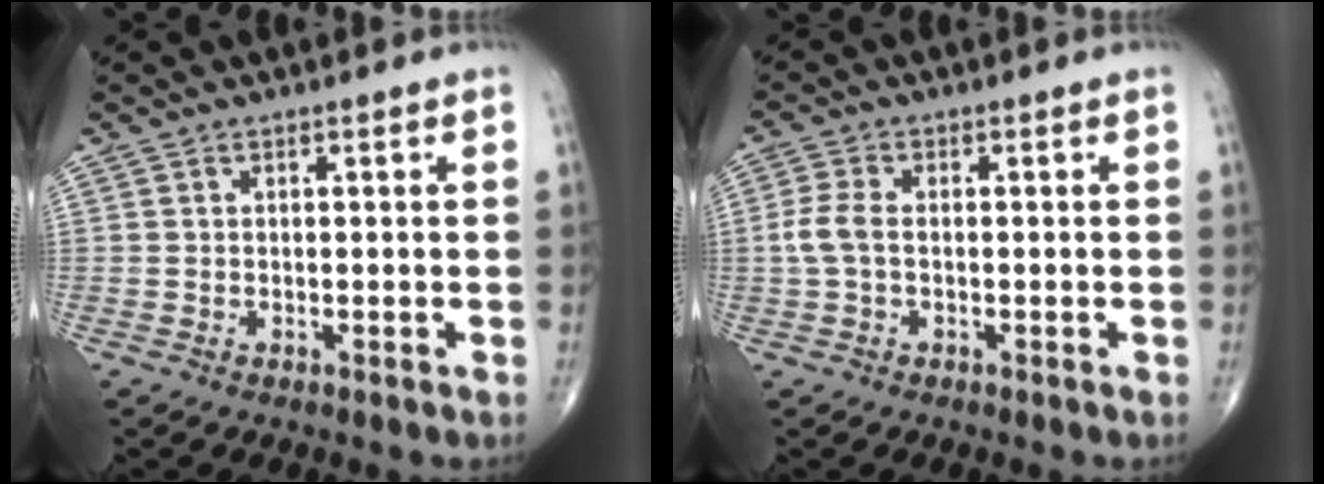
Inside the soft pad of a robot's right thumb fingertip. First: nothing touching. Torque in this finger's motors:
{"motor_torque": [-0.15, 0.17, 0.42, -0.09, 0.02]}